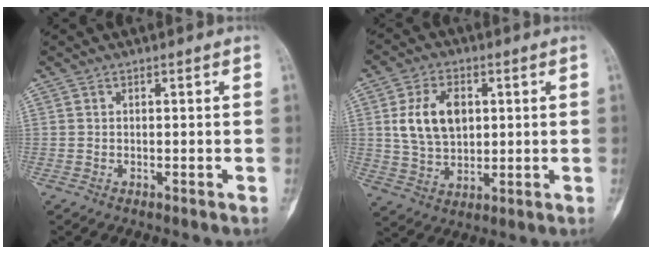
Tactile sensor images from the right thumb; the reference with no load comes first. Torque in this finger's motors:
{"motor_torque": [0.19, 0.07, 0.69, 0.00, 0.05]}